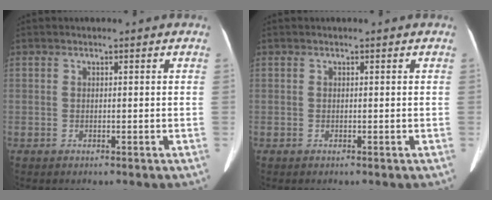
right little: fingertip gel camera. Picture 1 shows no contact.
{"total": 0.0}